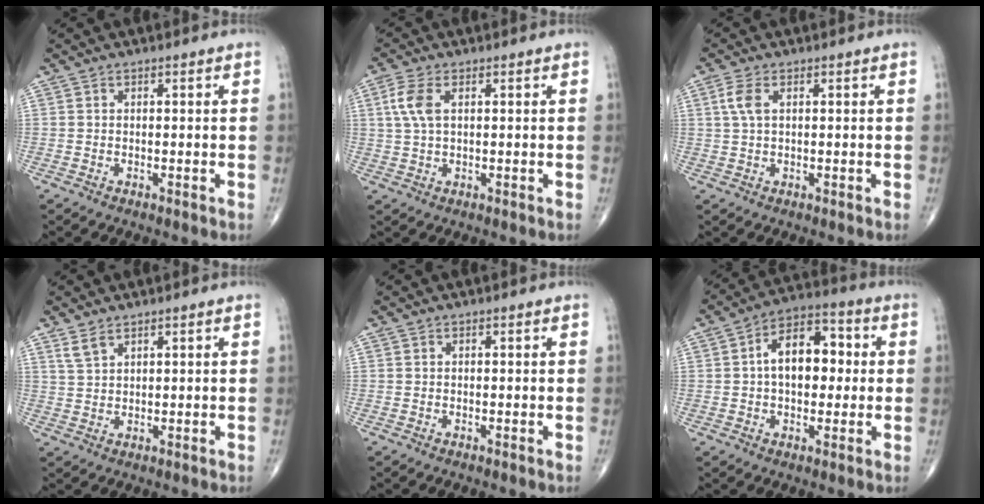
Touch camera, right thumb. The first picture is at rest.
{"total": 5.1, "force": [1.4, 2.5, 4.2], "torque": [-0.109, 0.010, 0.028]}
{"total": 3.5, "force": [1.1, 1.6, 2.9], "torque": [-0.076, 0.011, 0.022]}
{"total": 2.8, "force": [2.1, 1.2, 1.5], "torque": [-0.032, -0.006, 0.050]}
{"total": 0.0}
{"total": 12.0, "force": [1.1, 7.4, 9.4], "torque": [-0.119, 0.028, 0.008]}